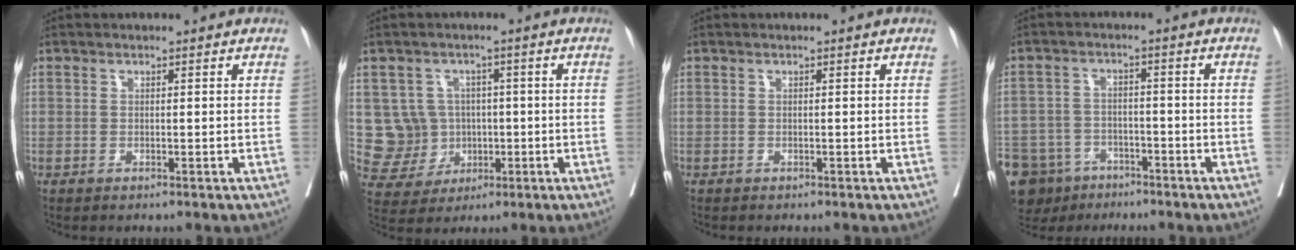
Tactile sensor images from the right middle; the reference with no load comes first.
{"total": 6.6, "force": [0.2, 6.6, 0.9], "torque": [-0.019, 0.014, 0.016]}
{"total": 0.0}
{"total": 13.6, "force": [-9.2, 9.1, 4.1], "torque": [-0.109, 0.001, -0.137]}